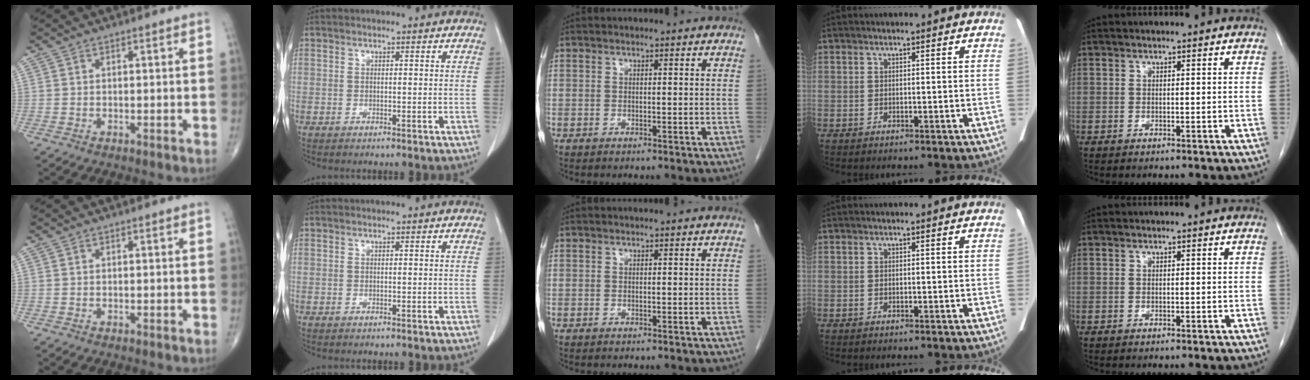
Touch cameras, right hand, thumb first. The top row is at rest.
{}